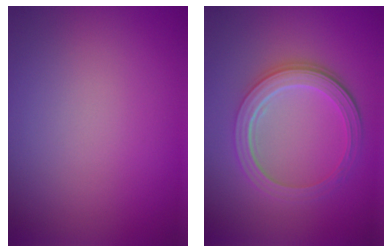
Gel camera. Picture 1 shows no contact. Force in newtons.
{"total": 5.0, "press": 3.8, "slide": 3.2}